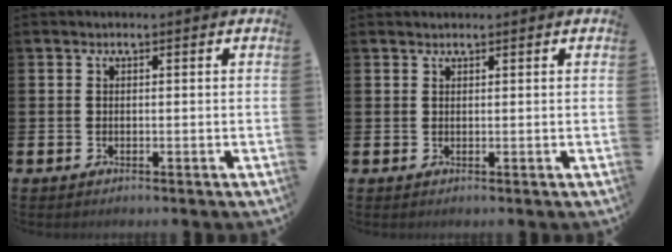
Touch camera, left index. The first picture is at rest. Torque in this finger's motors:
{"motor_torque": [0.92, -1.21, 0.03, -0.01]}